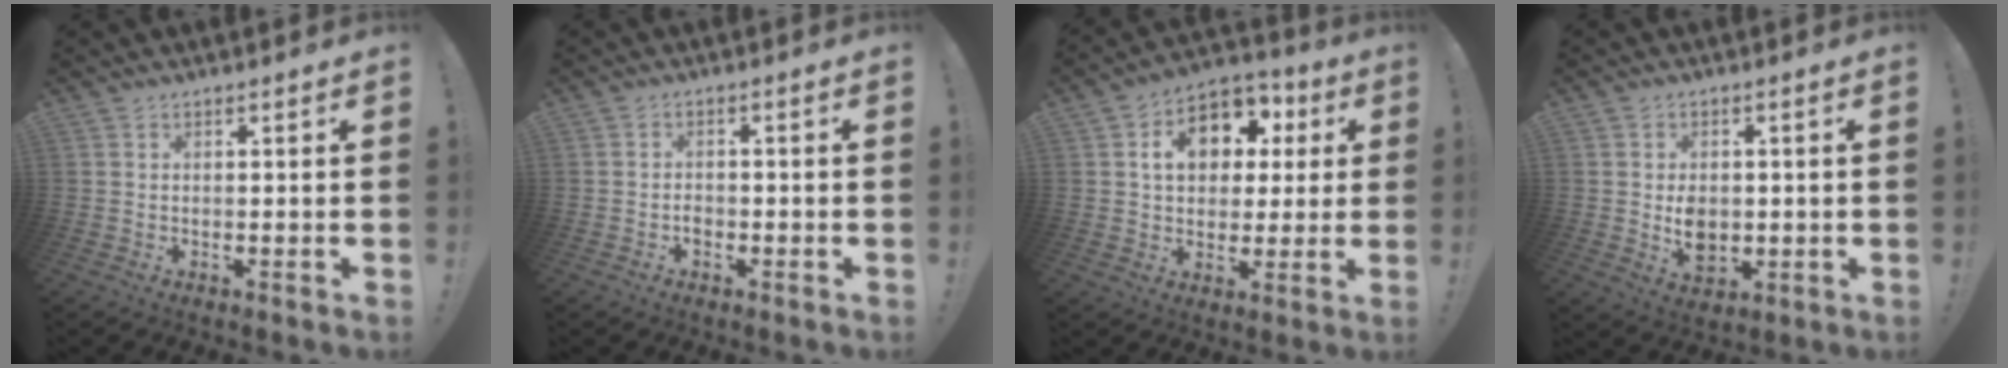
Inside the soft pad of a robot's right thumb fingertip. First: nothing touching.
{"total": 2.1, "force": [-1.3, 1.5, 0.6], "torque": [-0.008, 0.002, -0.024]}
{"total": 13.9, "force": [4.6, 10.3, 8.2], "torque": [-0.122, -0.012, 0.087]}
{"total": 6.7, "force": [-0.1, 5.8, 3.3], "torque": [-0.038, -0.002, 0.001]}